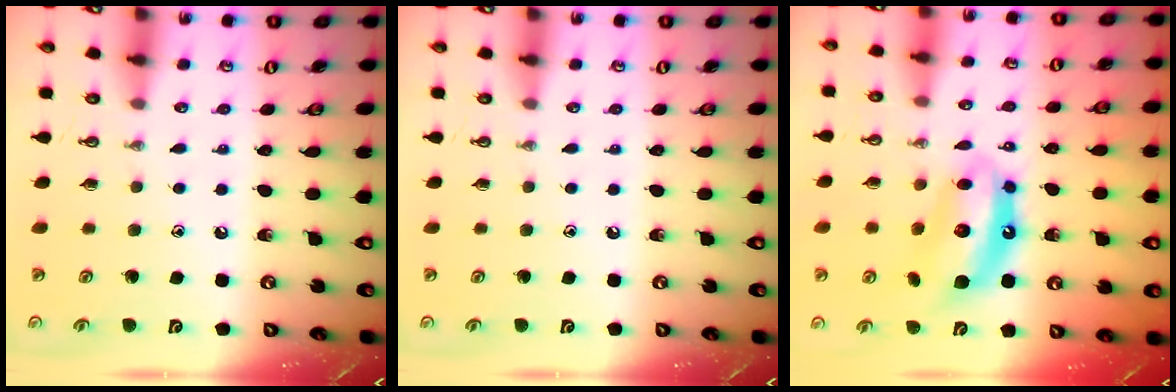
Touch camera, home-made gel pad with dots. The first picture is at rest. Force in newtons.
{"total": 0.0}
{"total": 11.0, "press": 10.9, "slide": 1.1}